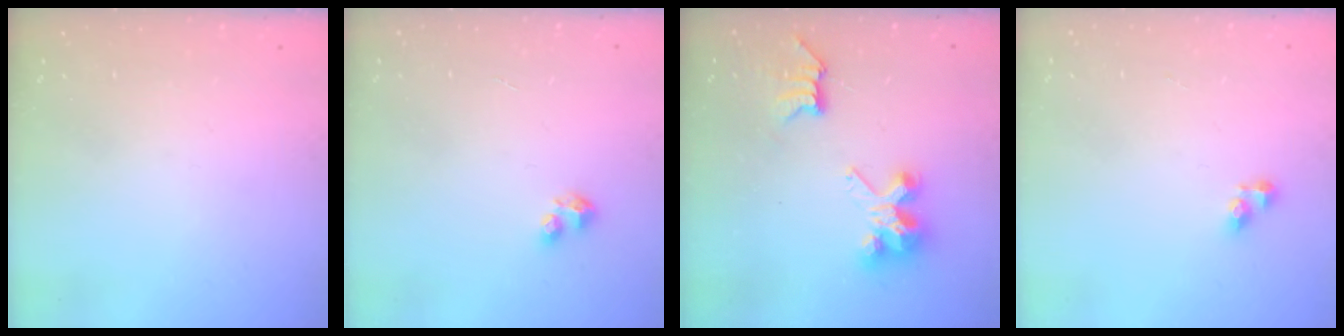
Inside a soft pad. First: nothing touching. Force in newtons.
{"total": 3.4, "press": 3.4, "slide": 0.5}
{"total": 6.9, "press": 6.9, "slide": 0.0}
{"total": 3.4, "press": 3.4, "slide": 0.3}